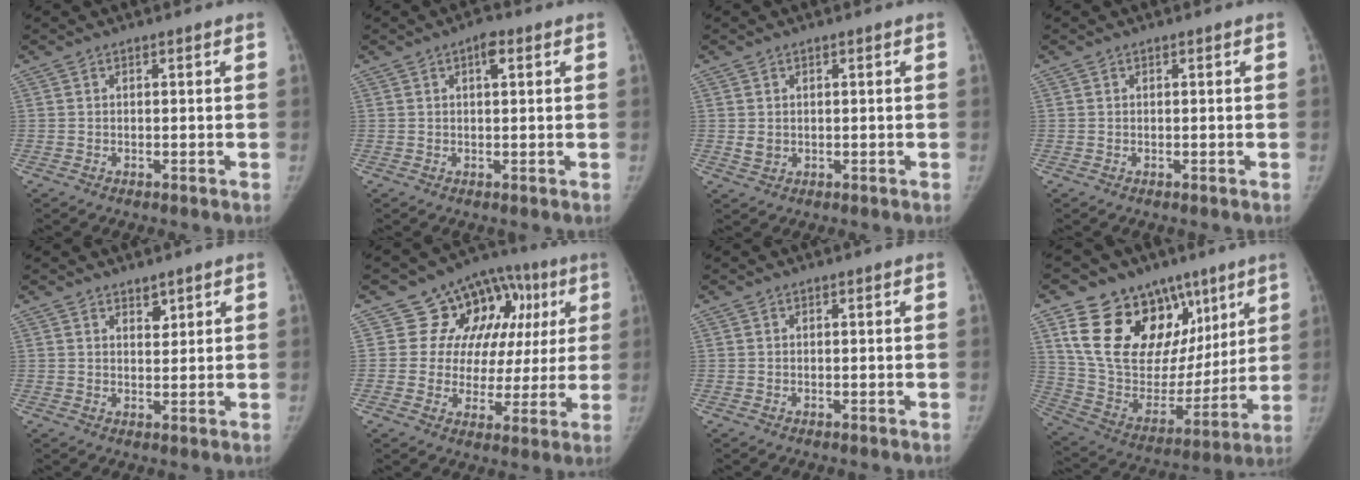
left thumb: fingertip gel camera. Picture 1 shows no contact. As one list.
[{"total": 2.7, "force": [1.2, 1.1, 2.1], "torque": [-0.029, 0.002, 0.015]}, {"total": 1.9, "force": [0.3, 1.6, 0.9], "torque": [-0.012, -0.004, 0.011]}, {"total": 0.0}, {"total": 2.4, "force": [1.8, 1.3, 1.1], "torque": [-0.005, -0.014, 0.031]}, {"total": 15.6, "force": [5.0, 12.5, 7.9], "torque": [-0.037, 0.020, 0.073]}, {"total": 0.0}, {"total": 27.4, "force": [13.0, 18.2, 15.8], "torque": [-0.215, -0.008, 0.238]}]